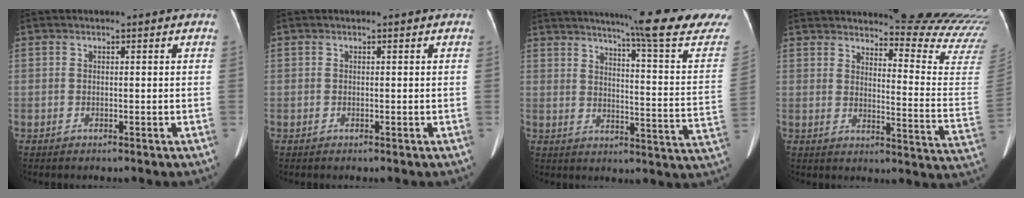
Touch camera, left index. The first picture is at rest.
{"total": 0.0}
{"total": 23.1, "force": [19.8, -0.7, 11.9], "torque": [-0.158, -0.083, 0.229]}
{"total": 20.5, "force": [19.8, -0.1, 5.4], "torque": [-0.064, -0.161, 0.215]}